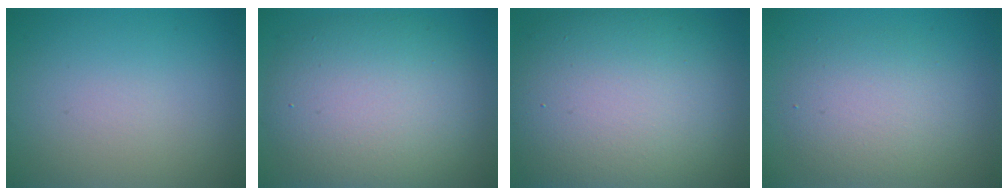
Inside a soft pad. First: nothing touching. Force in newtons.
{"total": 9.4, "press": 9.3, "slide": 0.6}
{"total": 14.5, "press": 14.5, "slide": 0.9}
{"total": 2.5, "press": 2.5, "slide": 0.4}